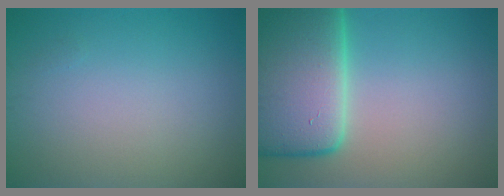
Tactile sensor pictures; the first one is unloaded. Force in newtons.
{"total": 13.2, "press": 13.2, "slide": 0.9}